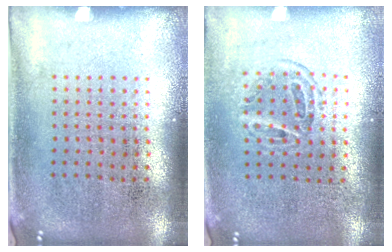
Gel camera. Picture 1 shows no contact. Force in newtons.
{"total": 1.2, "press": 1.0, "slide": 0.7}